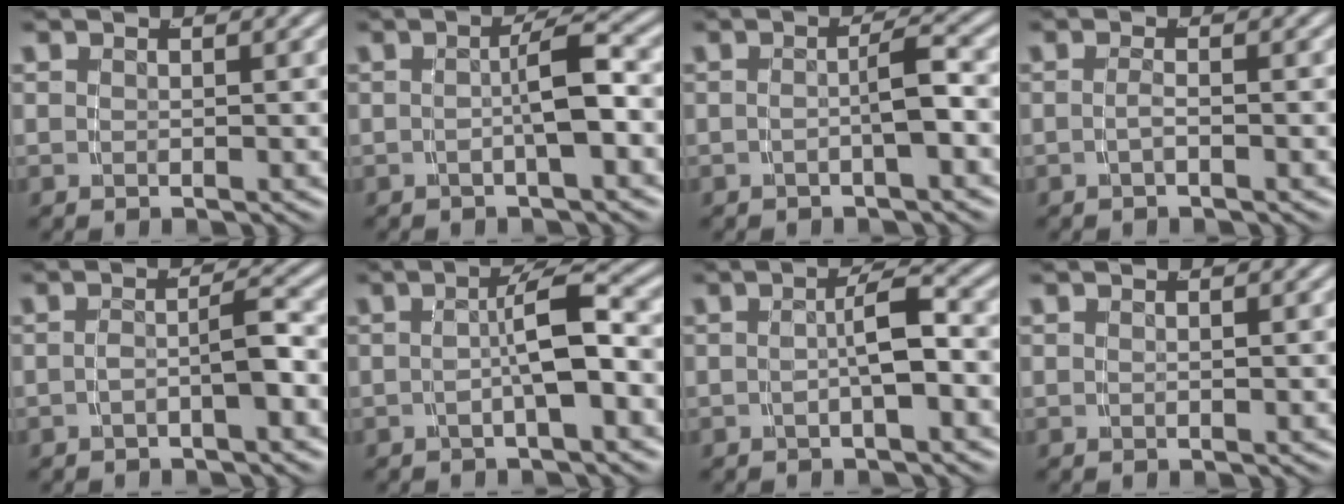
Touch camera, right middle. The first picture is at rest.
{"total": 3.0, "force": [-0.7, -0.3, 2.9], "torque": [-0.036, 0.004, -0.011]}
{"total": 2.3, "force": [-0.9, -0.4, 2.0], "torque": [-0.028, 0.000, -0.012]}
{"total": 1.2, "force": [-0.9, -0.5, 0.6], "torque": [-0.014, -0.004, -0.014]}
{"total": 2.2, "force": [-1.2, -0.3, 1.9], "torque": [-0.025, 0.000, -0.018]}
{"total": 3.5, "force": [-1.0, -0.1, 3.3], "torque": [-0.045, 0.006, -0.015]}
{"total": 2.6, "force": [-0.9, -0.1, 2.5], "torque": [-0.031, 0.003, -0.012]}
{"total": 0.0}